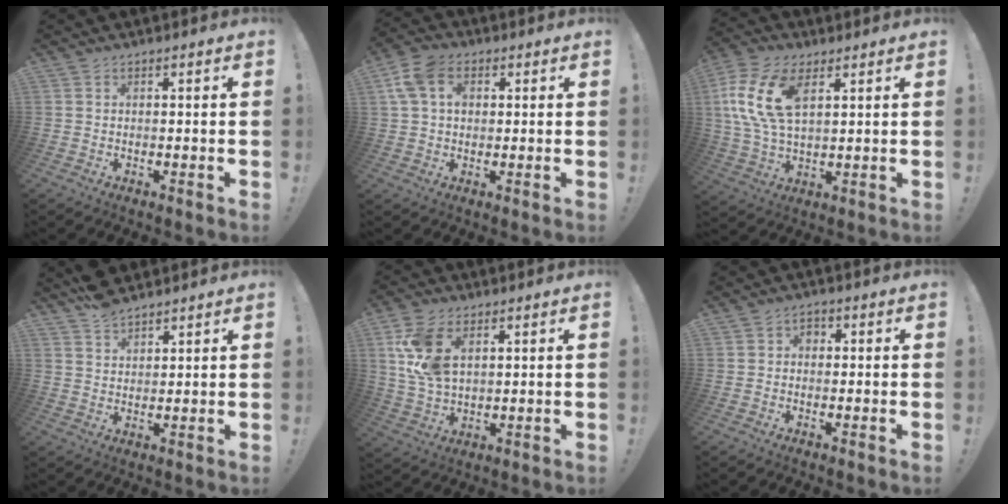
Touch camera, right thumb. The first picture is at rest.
{"total": 9.8, "force": [2.8, 6.9, 6.3], "torque": [-0.119, 0.003, 0.054]}
{"total": 15.6, "force": [5.5, 8.7, 11.8], "torque": [-0.246, -0.010, 0.099]}
{"total": 5.9, "force": [5.0, 2.6, 1.9], "torque": [-0.033, -0.027, 0.094]}
{"total": 12.1, "force": [4.8, 7.1, 8.5], "torque": [-0.162, -0.014, 0.092]}
{"total": 2.0, "force": [-0.3, 1.6, 1.1], "torque": [-0.021, 0.007, -0.007]}